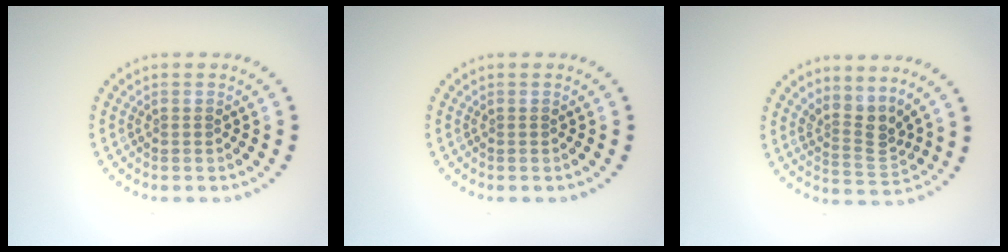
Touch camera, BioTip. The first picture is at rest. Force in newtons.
{"total": 0.0}
{"total": 3.0, "press": 2.1, "slide": 2.1}